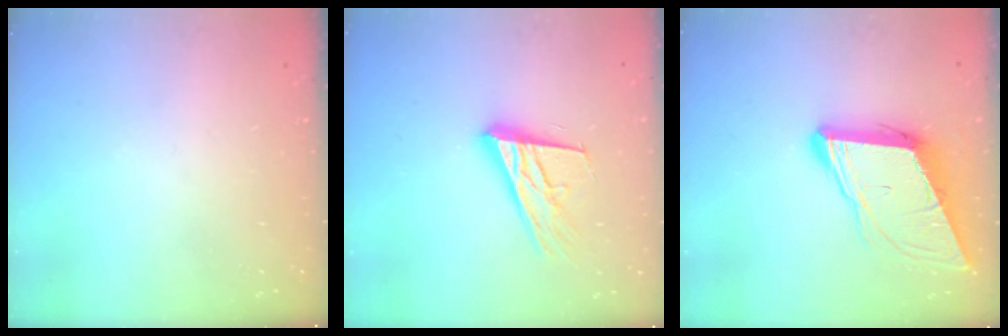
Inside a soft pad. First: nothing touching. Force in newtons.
{"total": 18.0, "press": 17.5, "slide": 3.9}
{"total": 11.7, "press": 11.1, "slide": 3.5}